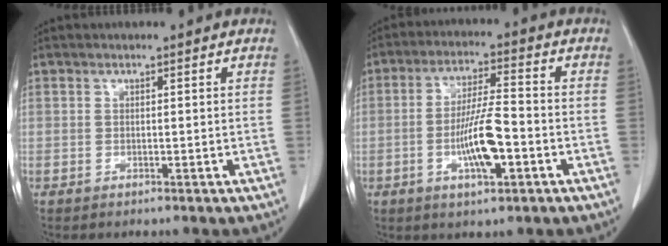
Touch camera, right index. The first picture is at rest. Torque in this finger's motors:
{"motor_torque": [0.22, -0.01, 0.29, 0.07]}